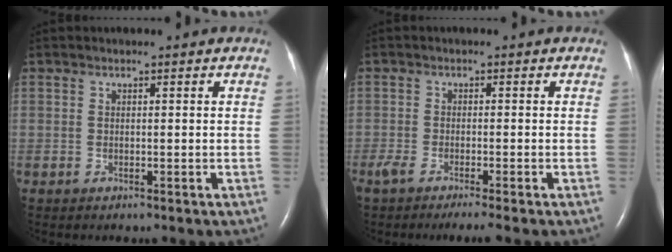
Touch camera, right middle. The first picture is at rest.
{"total": 4.9, "force": [-3.8, 0.1, 3.1], "torque": [-0.050, -0.012, -0.064]}